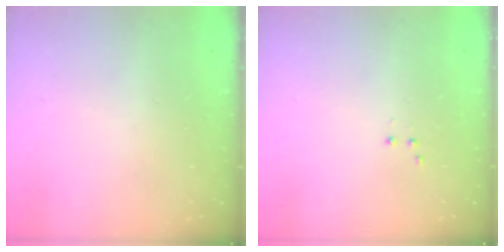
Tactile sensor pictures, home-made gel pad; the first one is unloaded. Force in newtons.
{"total": 3.0, "press": 2.9, "slide": 0.7}